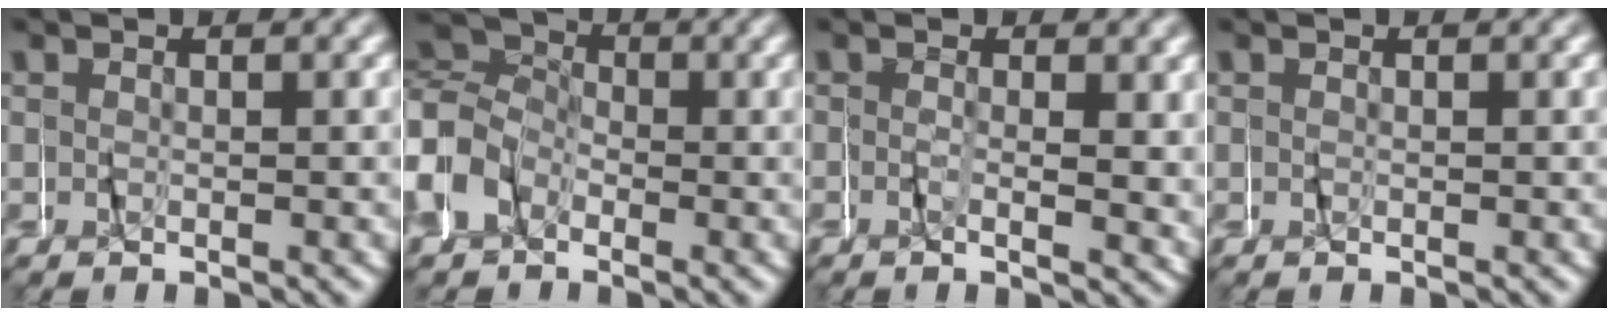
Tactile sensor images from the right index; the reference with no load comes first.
{"total": 10.0, "force": [-1.8, 9.2, 3.5], "torque": [-0.097, -0.009, -0.050]}
{"total": 1.0, "force": [-0.2, -0.3, 0.9], "torque": [-0.023, -0.003, -0.007]}
{"total": 0.0}